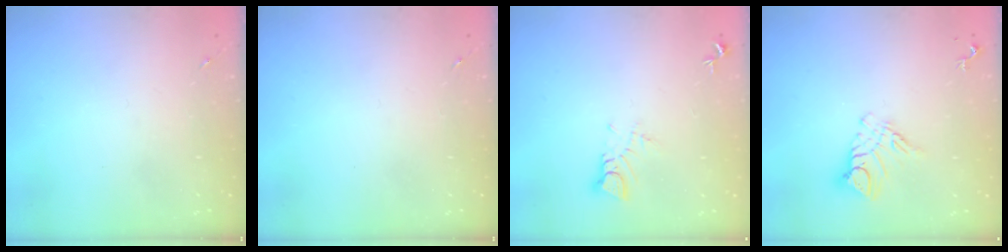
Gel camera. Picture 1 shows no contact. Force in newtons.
{"total": 0.0}
{"total": 3.6, "press": 3.6, "slide": 0.2}
{"total": 9.8, "press": 9.7, "slide": 0.8}